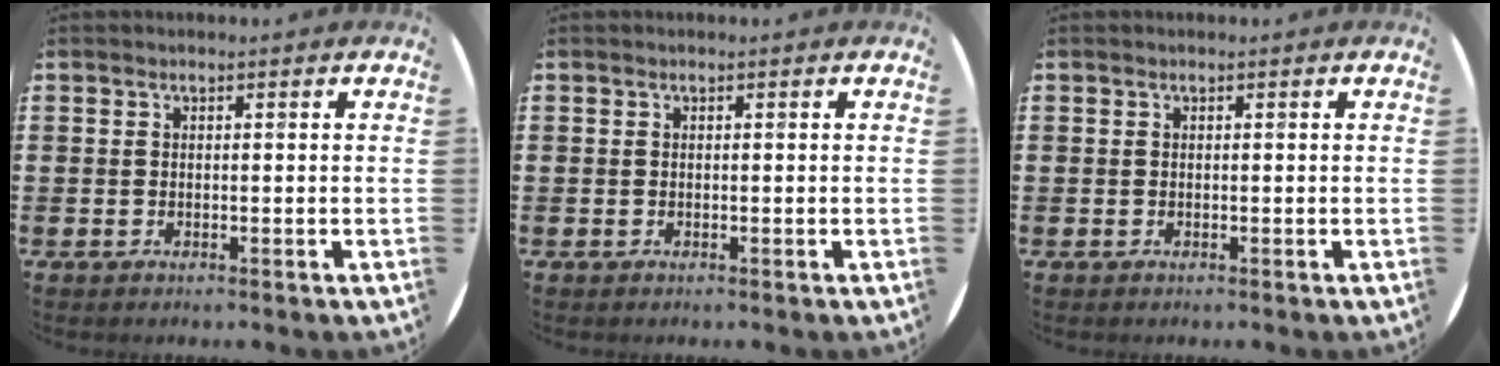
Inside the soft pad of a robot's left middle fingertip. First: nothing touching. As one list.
[{"total": 0.0}, {"total": 0.0}]